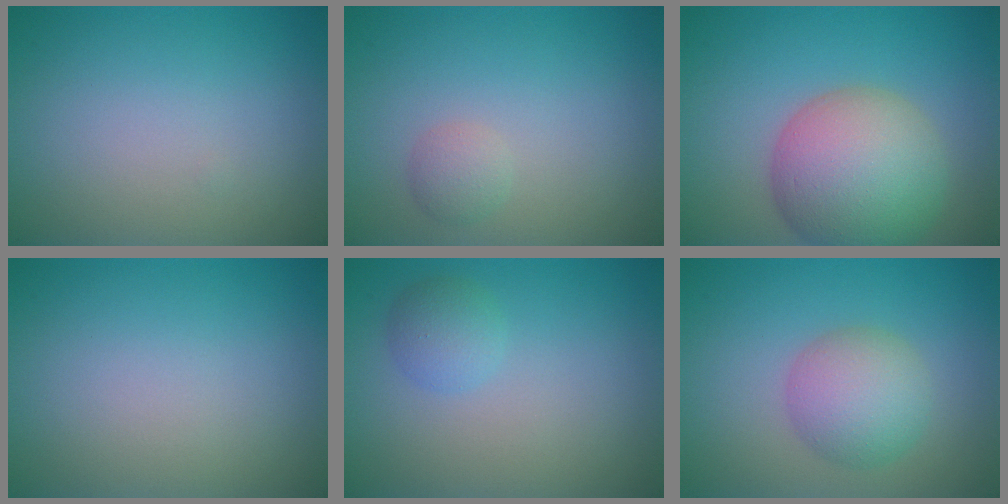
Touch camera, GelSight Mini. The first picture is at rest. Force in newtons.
{"total": 1.3, "press": 1.3, "slide": 0.2}
{"total": 9.4, "press": 9.4, "slide": 0.7}
{"total": 0.0}
{"total": 1.9, "press": 1.9, "slide": 0.1}
{"total": 4.4, "press": 4.4, "slide": 0.0}